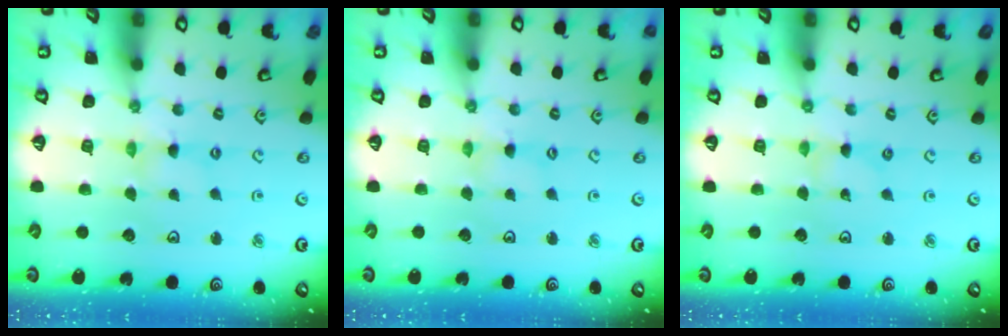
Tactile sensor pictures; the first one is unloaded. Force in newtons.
{"total": 0.6, "press": 0.6, "slide": 0.2}
{"total": 0.0}